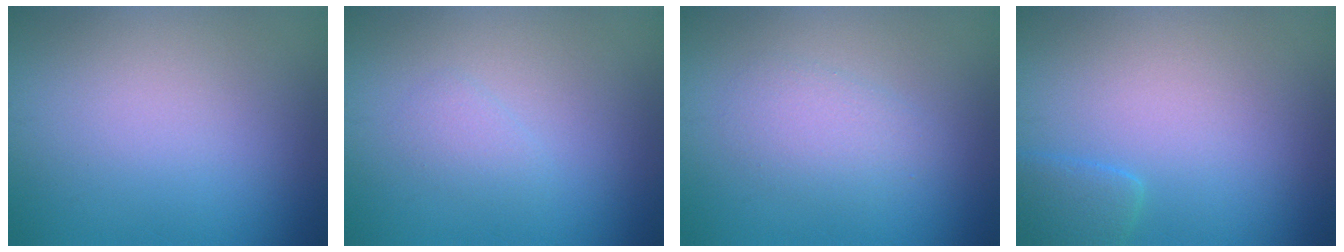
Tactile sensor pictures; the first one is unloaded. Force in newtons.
{"total": 1.1, "press": 1.1, "slide": 0.1}
{"total": 2.2, "press": 2.2, "slide": 0.1}
{"total": 1.9, "press": 1.9, "slide": 0.3}